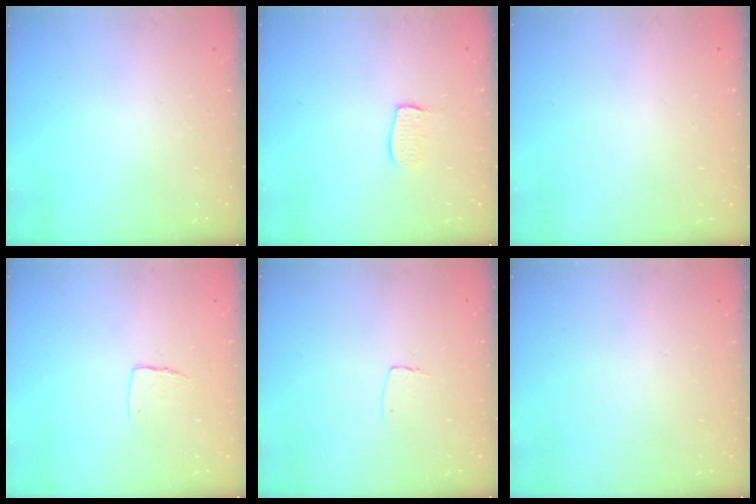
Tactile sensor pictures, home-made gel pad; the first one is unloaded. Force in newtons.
{"total": 6.6, "press": 6.6, "slide": 0.5}
{"total": 0.0}
{"total": 5.1, "press": 5.1, "slide": 0.4}
{"total": 3.8, "press": 3.8, "slide": 0.2}
{"total": 0.0}